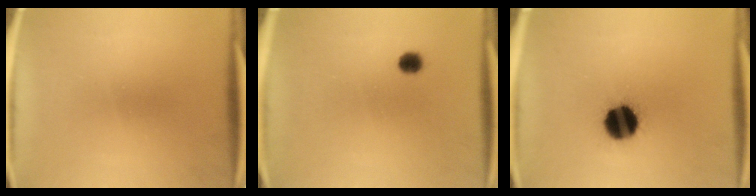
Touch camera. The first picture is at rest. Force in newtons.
{"total": 1.9}
{"total": 12.8}